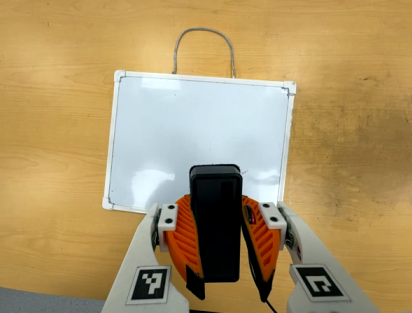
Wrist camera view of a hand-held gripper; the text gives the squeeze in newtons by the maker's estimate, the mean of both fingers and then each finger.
{"total": 10.3, "left": 8.9, "right": 11.6}